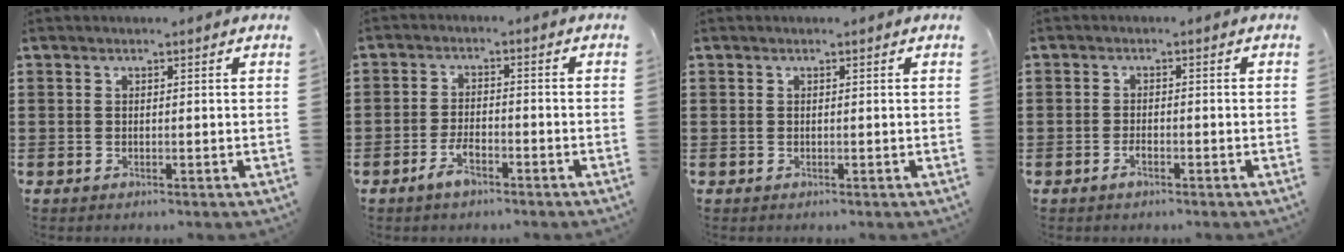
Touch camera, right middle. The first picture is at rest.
{"total": 3.7, "force": [-2.6, 1.5, 2.1], "torque": [-0.050, 0.003, -0.052]}
{"total": 0.0}
{"total": 1.5, "force": [-1.0, 0.7, 0.8], "torque": [-0.018, -0.002, -0.019]}